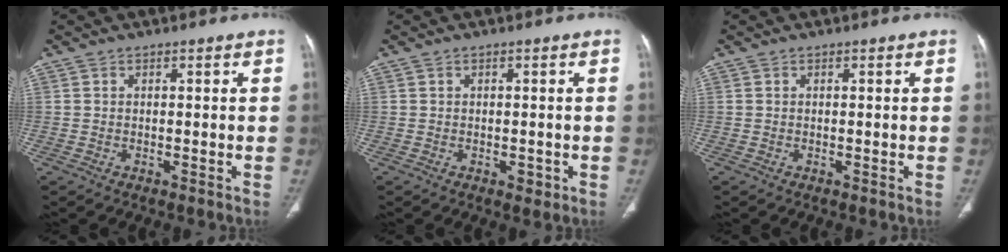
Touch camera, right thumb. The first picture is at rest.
{"total": 1.6, "force": [-0.4, 1.0, 1.1], "torque": [-0.008, -0.001, -0.002]}
{"total": 0.0}